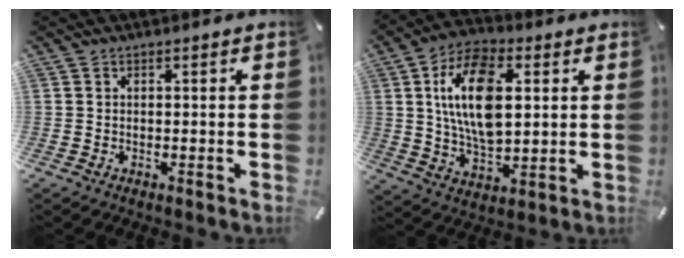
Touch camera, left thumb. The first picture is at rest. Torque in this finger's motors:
{"motor_torque": [0.61, 0.90, 2.03, -0.74, 0.69]}